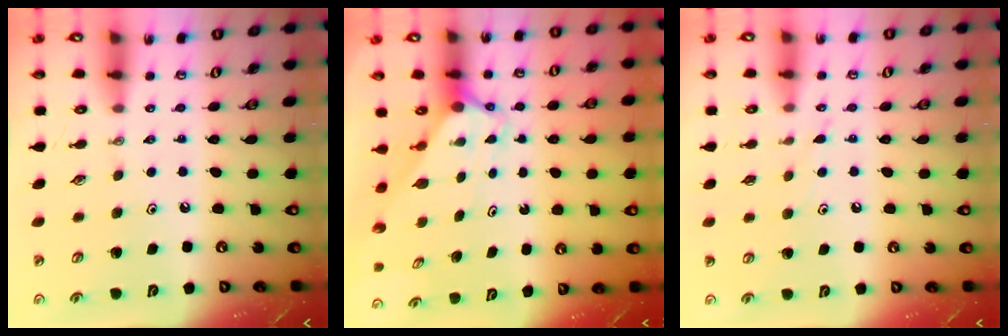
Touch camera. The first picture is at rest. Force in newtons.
{"total": 2.7, "press": 2.7, "slide": 0.0}
{"total": 5.0, "press": 5.0, "slide": 0.4}